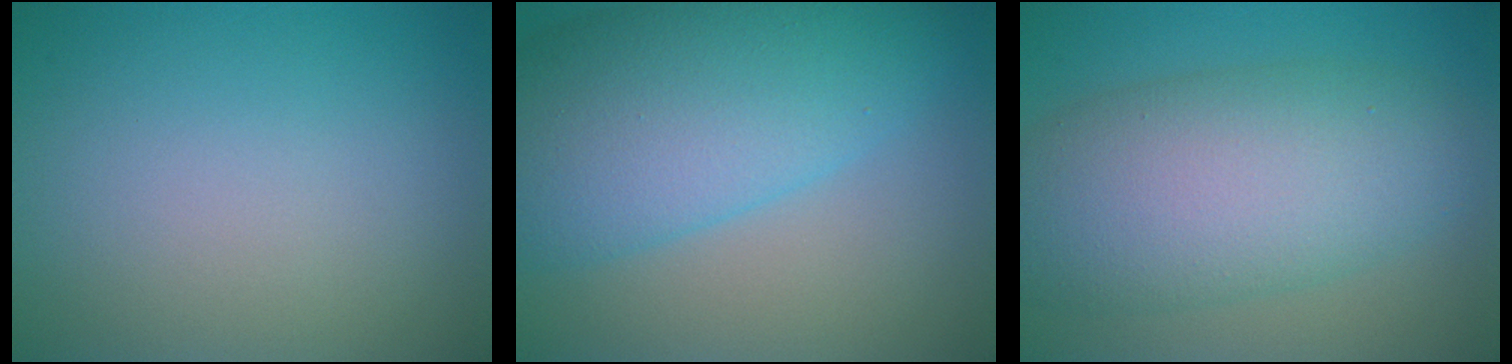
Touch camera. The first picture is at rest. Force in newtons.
{"total": 10.5, "press": 10.4, "slide": 0.2}
{"total": 9.4, "press": 9.4, "slide": 0.5}